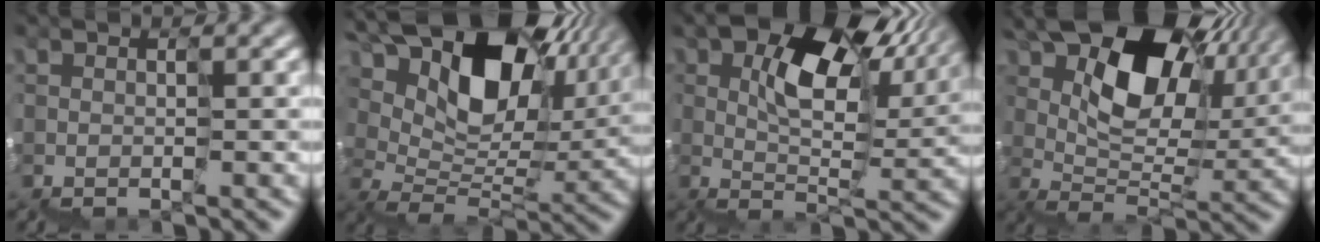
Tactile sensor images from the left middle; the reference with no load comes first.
{"total": 13.7, "force": [8.8, 7.3, 7.5], "torque": [-0.148, 0.023, 0.158]}
{"total": 8.4, "force": [4.6, 3.9, 5.7], "torque": [-0.095, 0.016, 0.073]}
{"total": 12.0, "force": [7.1, 6.2, 7.4], "torque": [-0.120, 0.022, 0.119]}